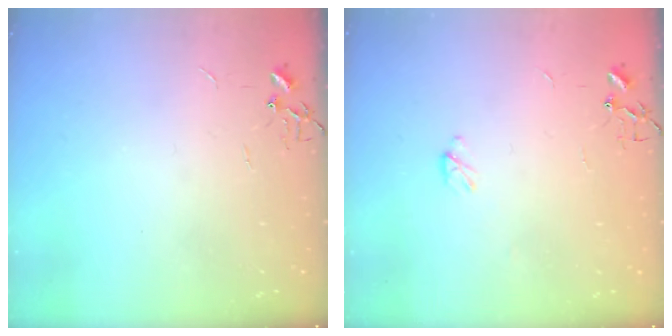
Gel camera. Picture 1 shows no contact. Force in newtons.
{"total": 3.0, "press": 3.0, "slide": 0.5}